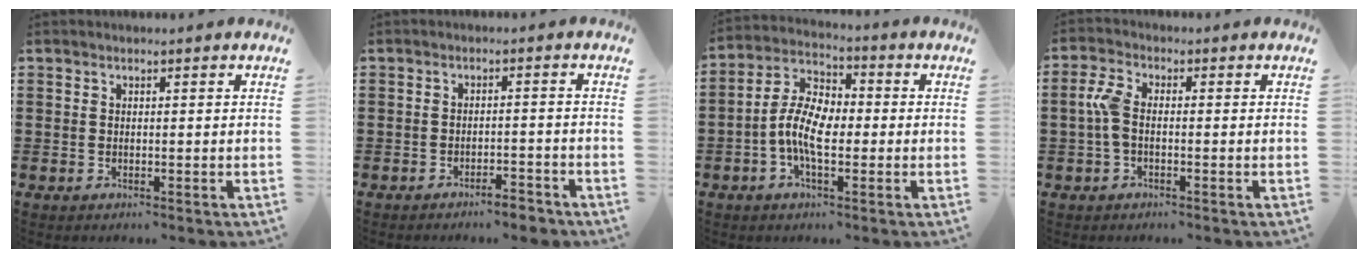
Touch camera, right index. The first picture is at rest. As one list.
[{"total": 3.0, "force": [-2.8, 0.2, 1.1], "torque": [-0.020, 0.000, -0.056]}, {"total": 8.3, "force": [-1.8, 4.1, 7.0], "torque": [-0.164, 0.000, -0.042]}, {"total": 4.2, "force": [-0.4, 2.0, 3.7], "torque": [-0.099, -0.002, -0.015]}]